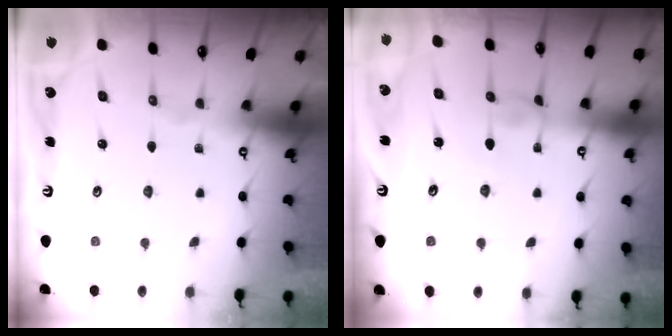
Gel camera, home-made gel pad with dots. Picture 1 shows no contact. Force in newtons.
{"total": 2.1, "press": 2.1, "slide": 0.1}